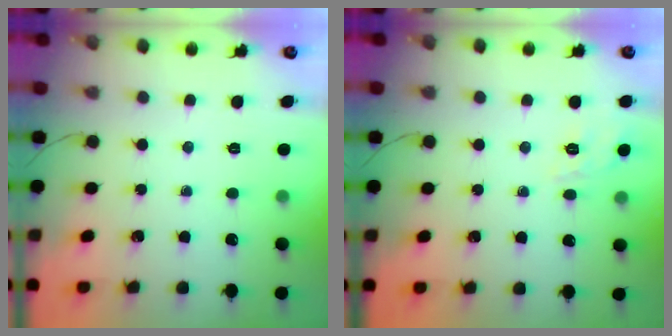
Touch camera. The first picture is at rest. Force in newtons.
{"total": 2.3, "press": 2.0, "slide": 1.3}